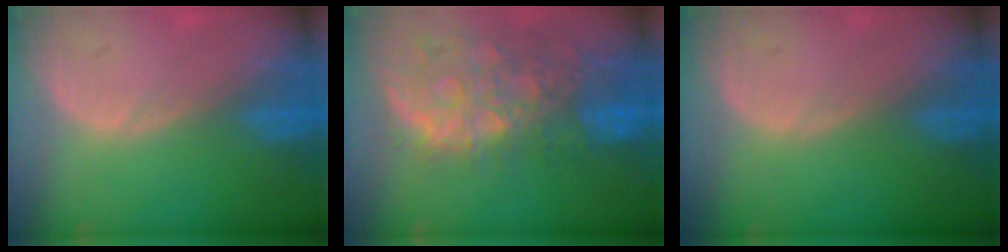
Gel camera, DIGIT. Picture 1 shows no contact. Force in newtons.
{"total": 12.2, "press": 10.1, "slide": 6.8}
{"total": 0.0}